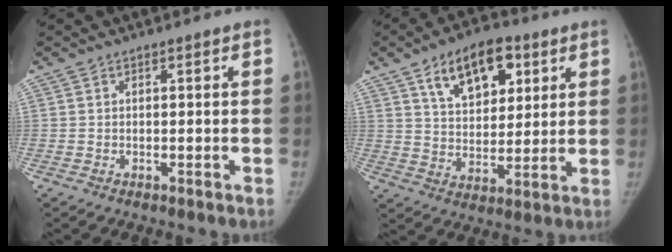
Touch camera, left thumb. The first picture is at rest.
{"total": 13.9, "force": [6.7, 8.2, 9.0], "torque": [-0.103, -0.021, 0.113]}